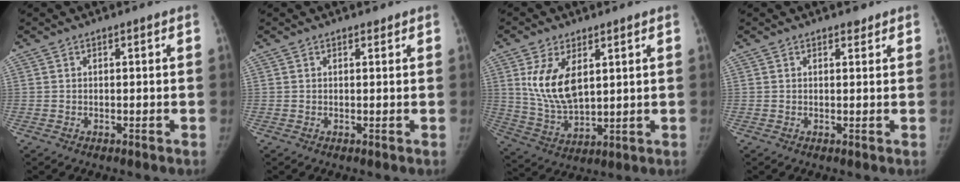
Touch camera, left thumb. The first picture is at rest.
{"total": 0.6, "force": [0.6, 0.3, 0.1], "torque": [-0.004, -0.006, 0.008]}
{"total": 11.2, "force": [3.7, 6.0, 8.7], "torque": [-0.159, -0.020, 0.084]}
{"total": 1.2, "force": [1.0, 0.6, 0.3], "torque": [0.001, -0.007, 0.012]}